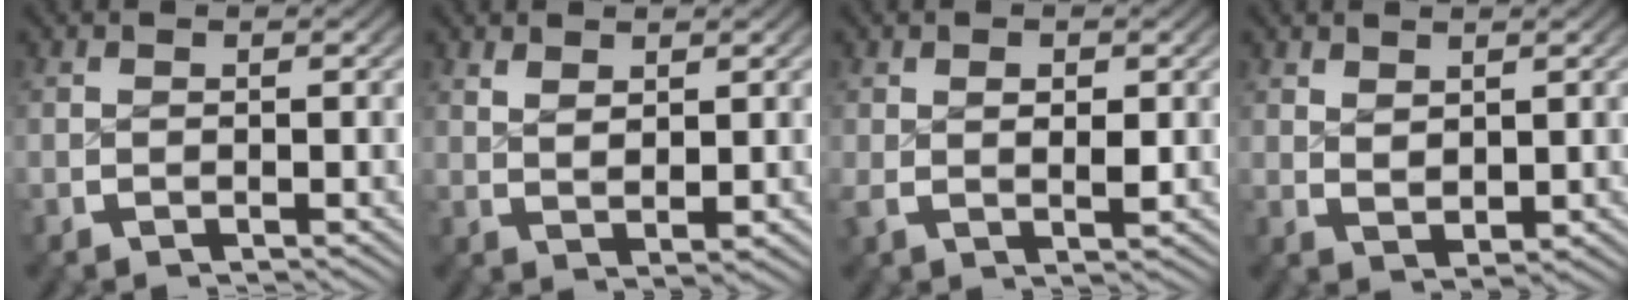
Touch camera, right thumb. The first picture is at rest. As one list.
[{"total": 1.8, "force": [1.5, 0.3, 1.0], "torque": [-0.016, -0.002, 0.038]}, {"total": 2.0, "force": [0.4, 1.0, 1.7], "torque": [-0.033, -0.011, 0.014]}, {"total": 1.8, "force": [1.4, 0.8, 0.9], "torque": [-0.016, -0.007, 0.037]}]